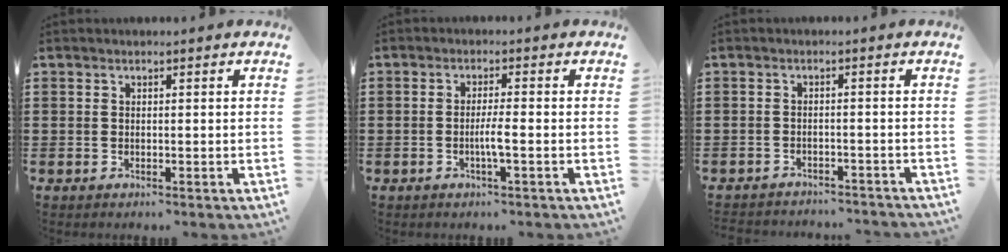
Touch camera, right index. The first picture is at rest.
{"total": 2.6, "force": [-0.8, 0.0, 2.5], "torque": [-0.051, -0.005, -0.018]}
{"total": 2.0, "force": [-2.0, 0.2, 0.0], "torque": [-0.006, 0.000, -0.043]}